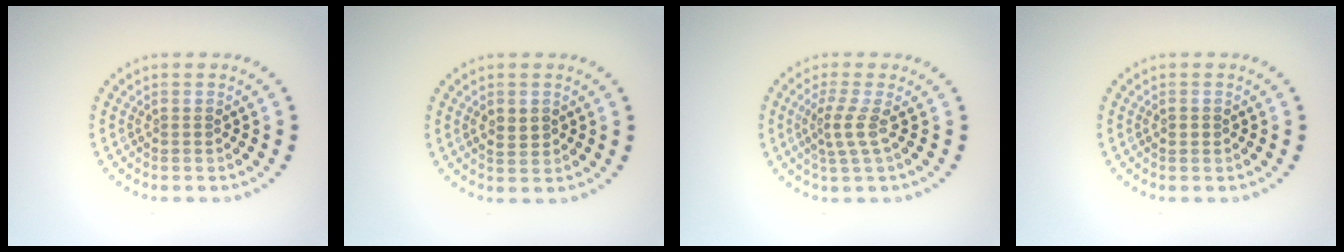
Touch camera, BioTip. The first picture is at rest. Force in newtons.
{"total": 1.8, "press": 1.8, "slide": 0.2}
{"total": 2.2, "press": 1.5, "slide": 1.6}
{"total": 0.9, "press": 0.8, "slide": 0.2}